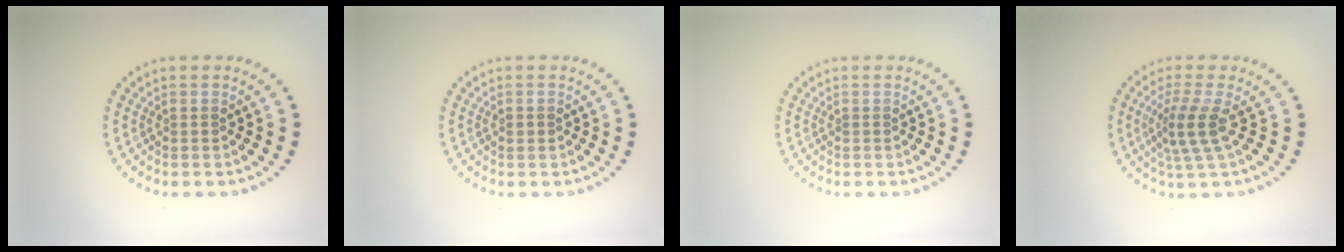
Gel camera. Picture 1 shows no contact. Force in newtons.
{"total": 0.7, "press": 0.7, "slide": 0.2}
{"total": 0.0}
{"total": 3.3, "press": 2.4, "slide": 2.3}